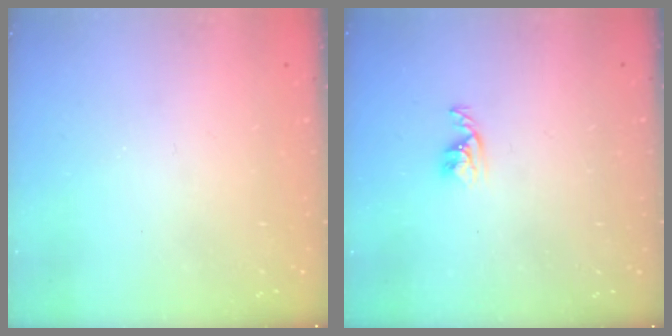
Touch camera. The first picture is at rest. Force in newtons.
{"total": 3.7, "press": 3.6, "slide": 0.6}